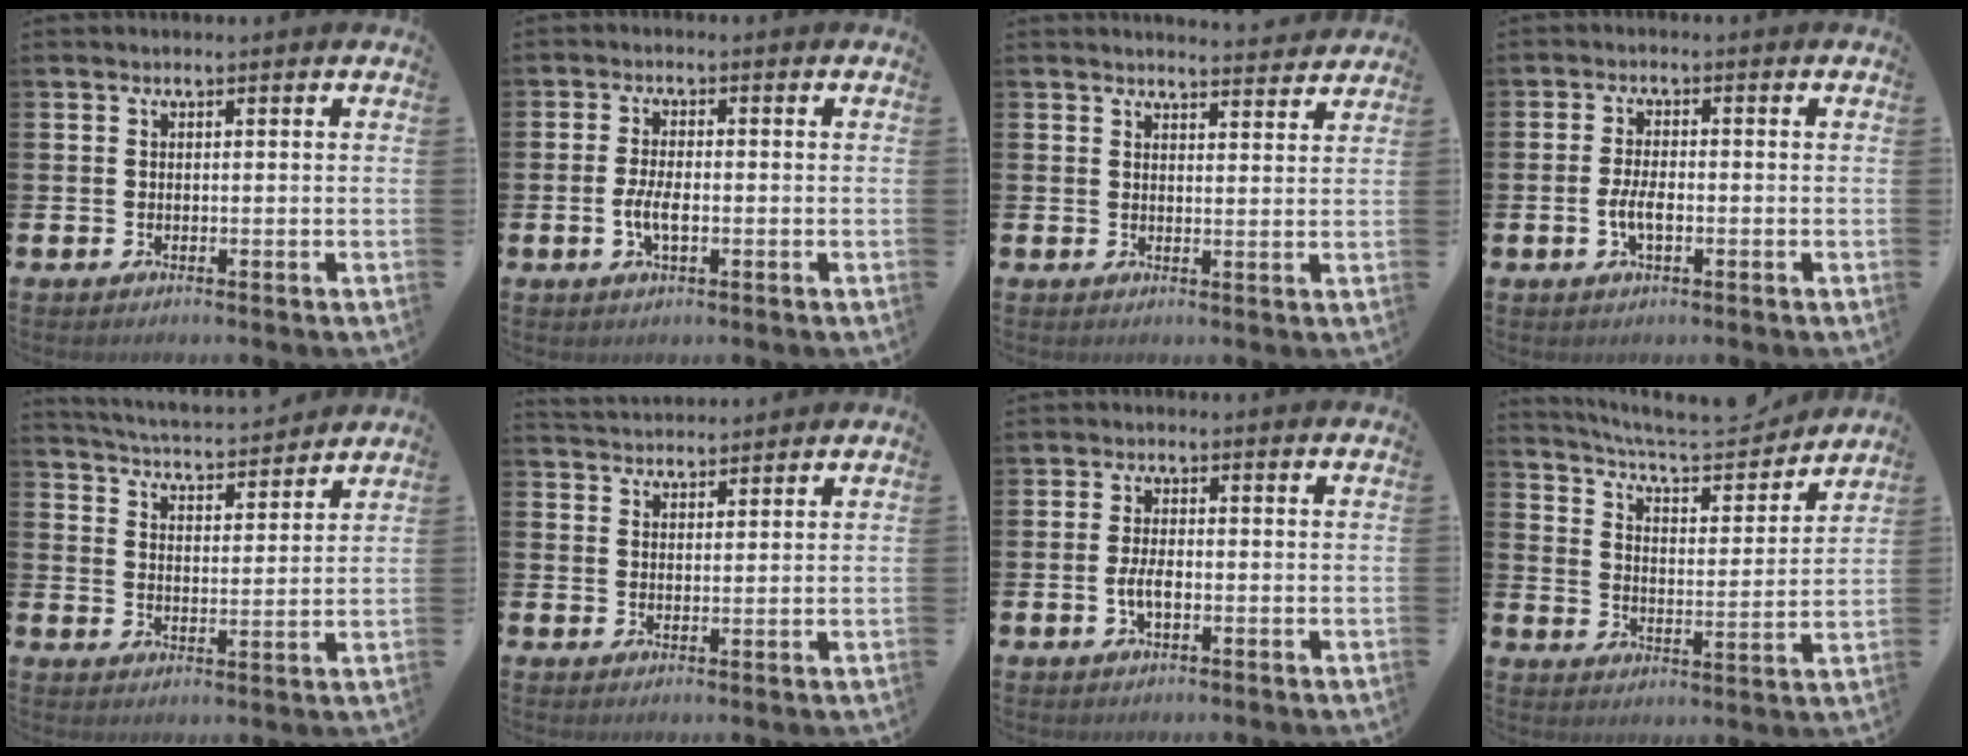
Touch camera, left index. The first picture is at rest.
{"total": 3.5, "force": [-0.8, 1.5, 3.1], "torque": [-0.060, 0.000, -0.017]}
{"total": 3.4, "force": [3.4, -0.1, 0.0], "torque": [0.003, -0.025, 0.059]}
{"total": 3.3, "force": [-0.7, 1.4, 2.9], "torque": [-0.049, 0.001, -0.014]}
{"total": 4.7, "force": [4.7, 0.2, 0.4], "torque": [-0.030, -0.038, 0.081]}
{"total": 3.2, "force": [3.2, 0.5, -0.1], "torque": [-0.005, -0.015, 0.059]}
{"total": 3.0, "force": [-0.7, 1.3, 2.6], "torque": [-0.045, 0.001, -0.013]}
{"total": 7.2, "force": [7.0, 0.8, 1.6], "torque": [-0.060, -0.055, 0.118]}